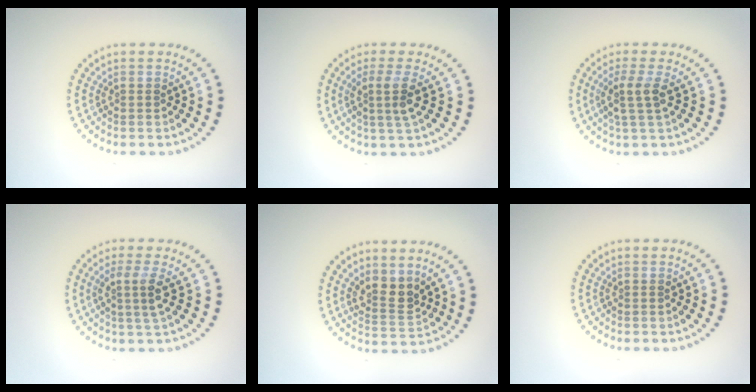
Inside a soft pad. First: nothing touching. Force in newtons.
{"total": 2.5, "press": 1.9, "slide": 1.6}
{"total": 2.6, "press": 2.0, "slide": 1.6}
{"total": 2.7, "press": 1.9, "slide": 1.8}
{"total": 2.7, "press": 2.4, "slide": 1.3}
{"total": 0.0}